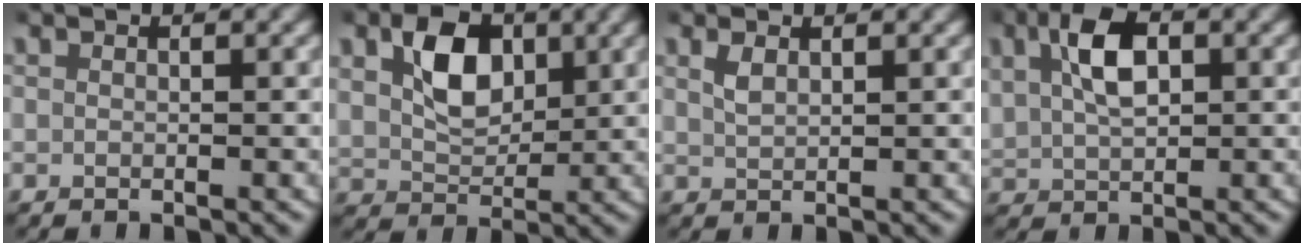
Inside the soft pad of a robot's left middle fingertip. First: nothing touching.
{"total": 5.5, "force": [1.8, 3.9, 3.5], "torque": [-0.067, -0.002, 0.034]}
{"total": 1.0, "force": [0.6, 0.4, 0.8], "torque": [-0.020, -0.002, 0.016]}
{"total": 5.1, "force": [1.6, 3.1, 3.8], "torque": [-0.075, 0.006, 0.031]}